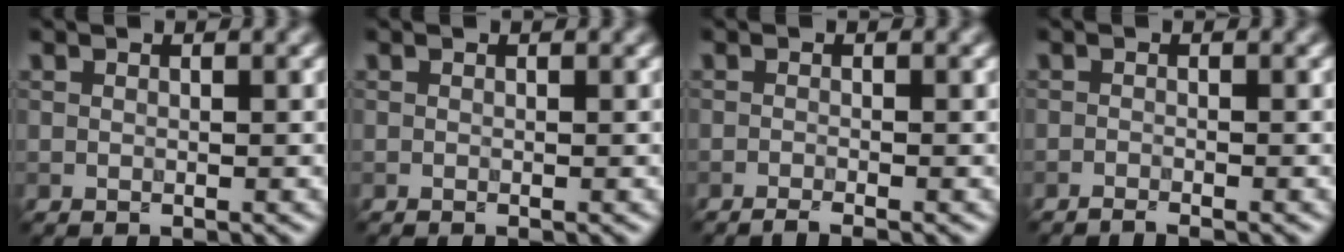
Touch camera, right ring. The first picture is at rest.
{"total": 0.0}
{"total": 1.8, "force": [-1.3, 0.3, 1.2], "torque": [-0.017, 0.002, -0.026]}
{"total": 1.4, "force": [-1.2, 0.1, 0.7], "torque": [-0.012, 0.001, -0.025]}